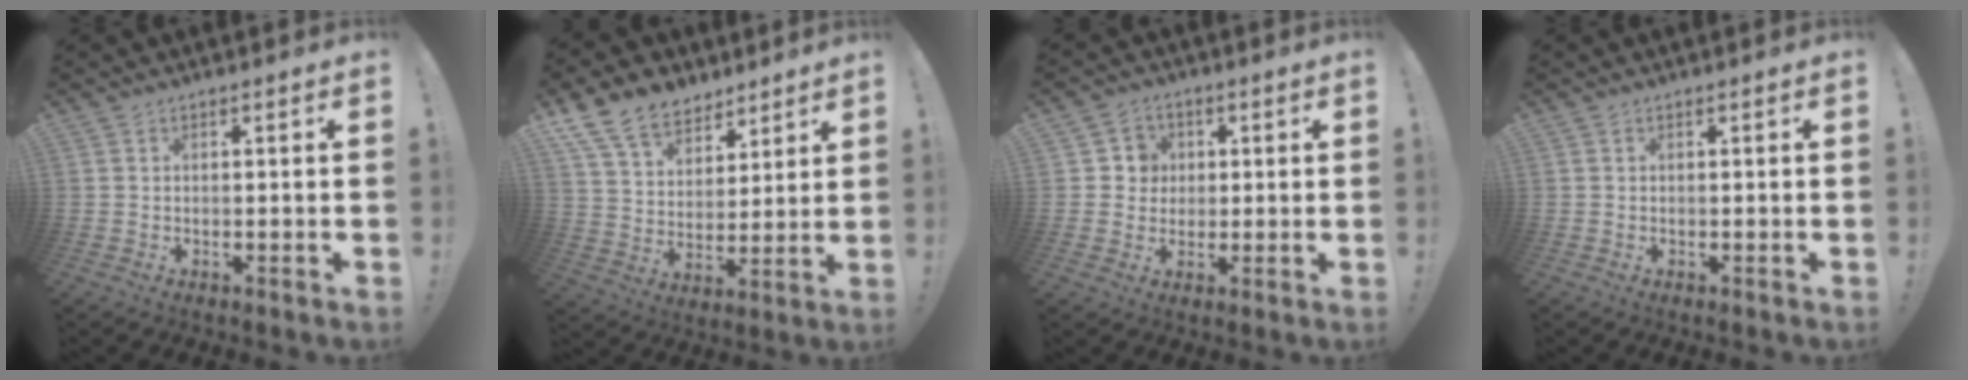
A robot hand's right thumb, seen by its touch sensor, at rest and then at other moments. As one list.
[{"total": 13.7, "force": [10.0, 8.3, 4.6], "torque": [-0.097, -0.067, 0.194]}, {"total": 5.5, "force": [0.8, 5.3, 0.9], "torque": [-0.014, -0.004, 0.016]}, {"total": 0.0}]